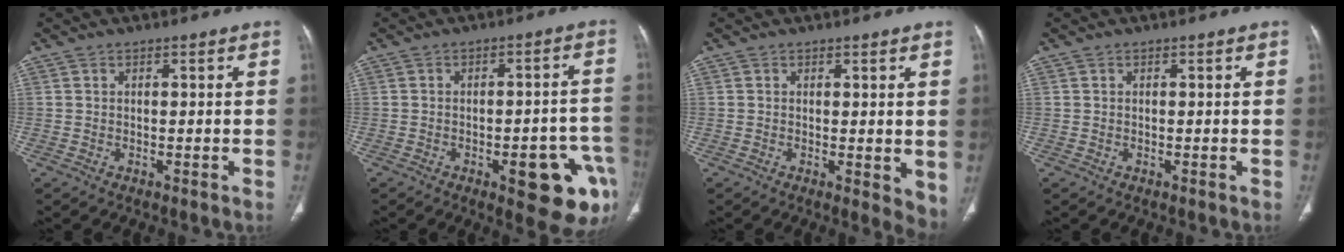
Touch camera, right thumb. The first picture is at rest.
{"total": 13.9, "force": [-5.7, 4.7, 11.8], "torque": [-0.091, 0.029, -0.055]}
{"total": 4.6, "force": [0.3, 1.9, 4.2], "torque": [-0.048, -0.014, 0.004]}
{"total": 0.0}